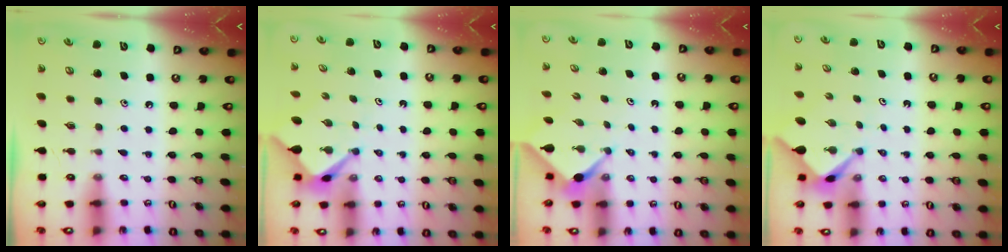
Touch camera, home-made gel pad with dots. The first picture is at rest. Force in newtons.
{"total": 2.6, "press": 2.6, "slide": 0.3}
{"total": 2.5, "press": 2.5, "slide": 0.2}
{"total": 2.8, "press": 2.8, "slide": 0.3}